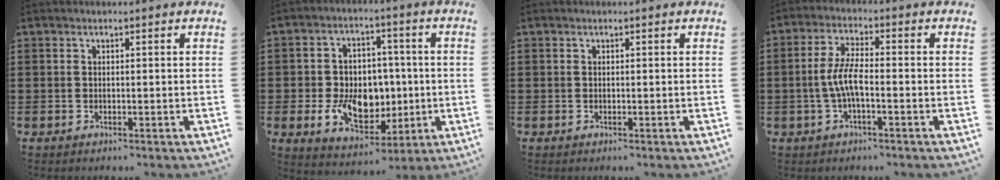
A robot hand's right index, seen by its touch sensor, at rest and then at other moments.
{"total": 10.4, "force": [-1.6, 7.5, 7.0], "torque": [-0.149, 0.015, -0.023]}
{"total": 0.0}
{"total": 5.5, "force": [-1.3, 1.5, 5.1], "torque": [-0.118, -0.005, -0.032]}